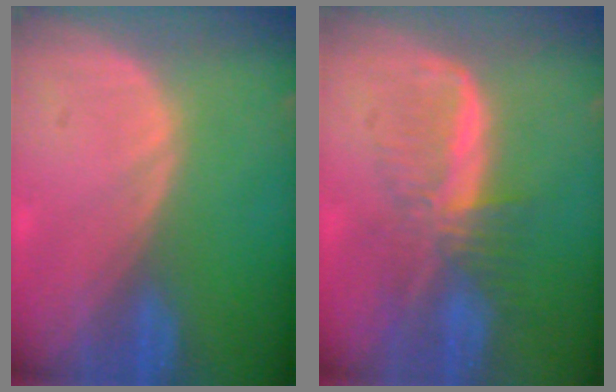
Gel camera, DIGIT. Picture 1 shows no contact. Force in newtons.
{"total": 7.9, "press": 6.9, "slide": 3.9}